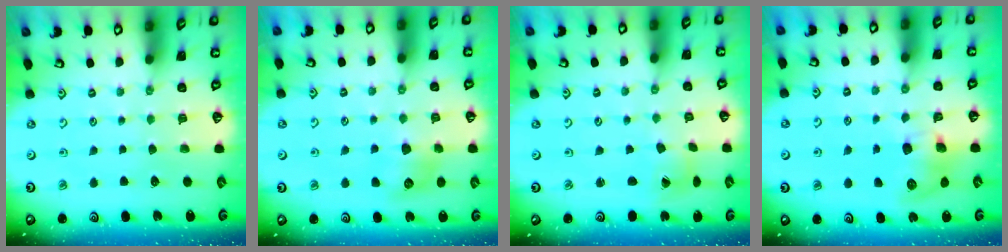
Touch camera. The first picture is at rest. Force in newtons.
{"total": 8.0, "press": 8.0, "slide": 0.4}
{"total": 2.5, "press": 2.5, "slide": 0.3}
{"total": 8.4, "press": 8.4, "slide": 1.0}